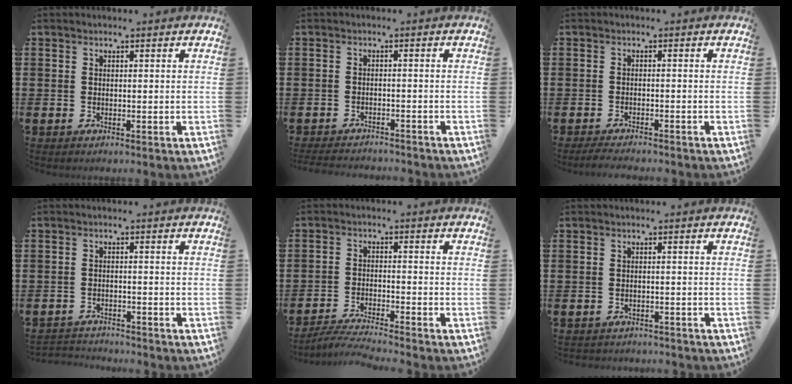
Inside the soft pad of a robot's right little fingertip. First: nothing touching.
{"total": 1.9, "force": [-1.9, 0.1, 0.1], "torque": [-0.006, 0.002, -0.040]}
{"total": 1.6, "force": [-1.5, 0.1, 0.6], "torque": [-0.010, 0.004, -0.030]}
{"total": 2.1, "force": [-2.0, 0.1, -0.3], "torque": [-0.002, 0.002, -0.046]}
{"total": 3.4, "force": [-3.3, -0.3, 1.0], "torque": [-0.016, -0.004, -0.064]}
{"total": 1.0, "force": [-1.0, 0.1, -0.1], "torque": [-0.003, 0.002, -0.021]}